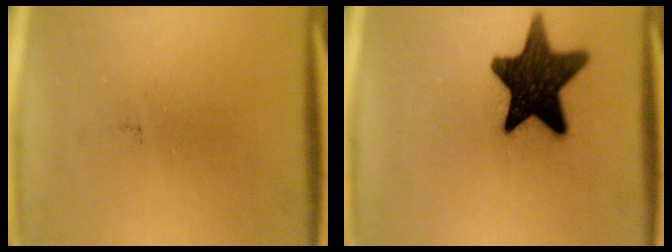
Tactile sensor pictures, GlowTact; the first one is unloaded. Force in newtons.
{"total": 16.1}